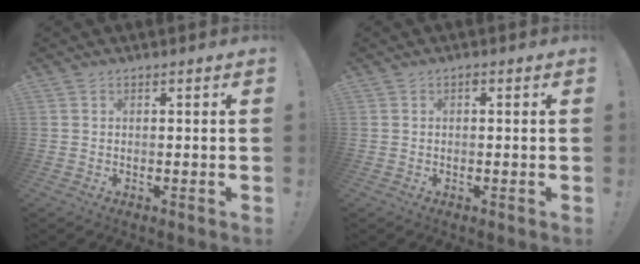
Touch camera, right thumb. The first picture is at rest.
{"total": 0.7, "force": [-0.1, 0.6, 0.3], "torque": [-0.011, 0.005, -0.003]}